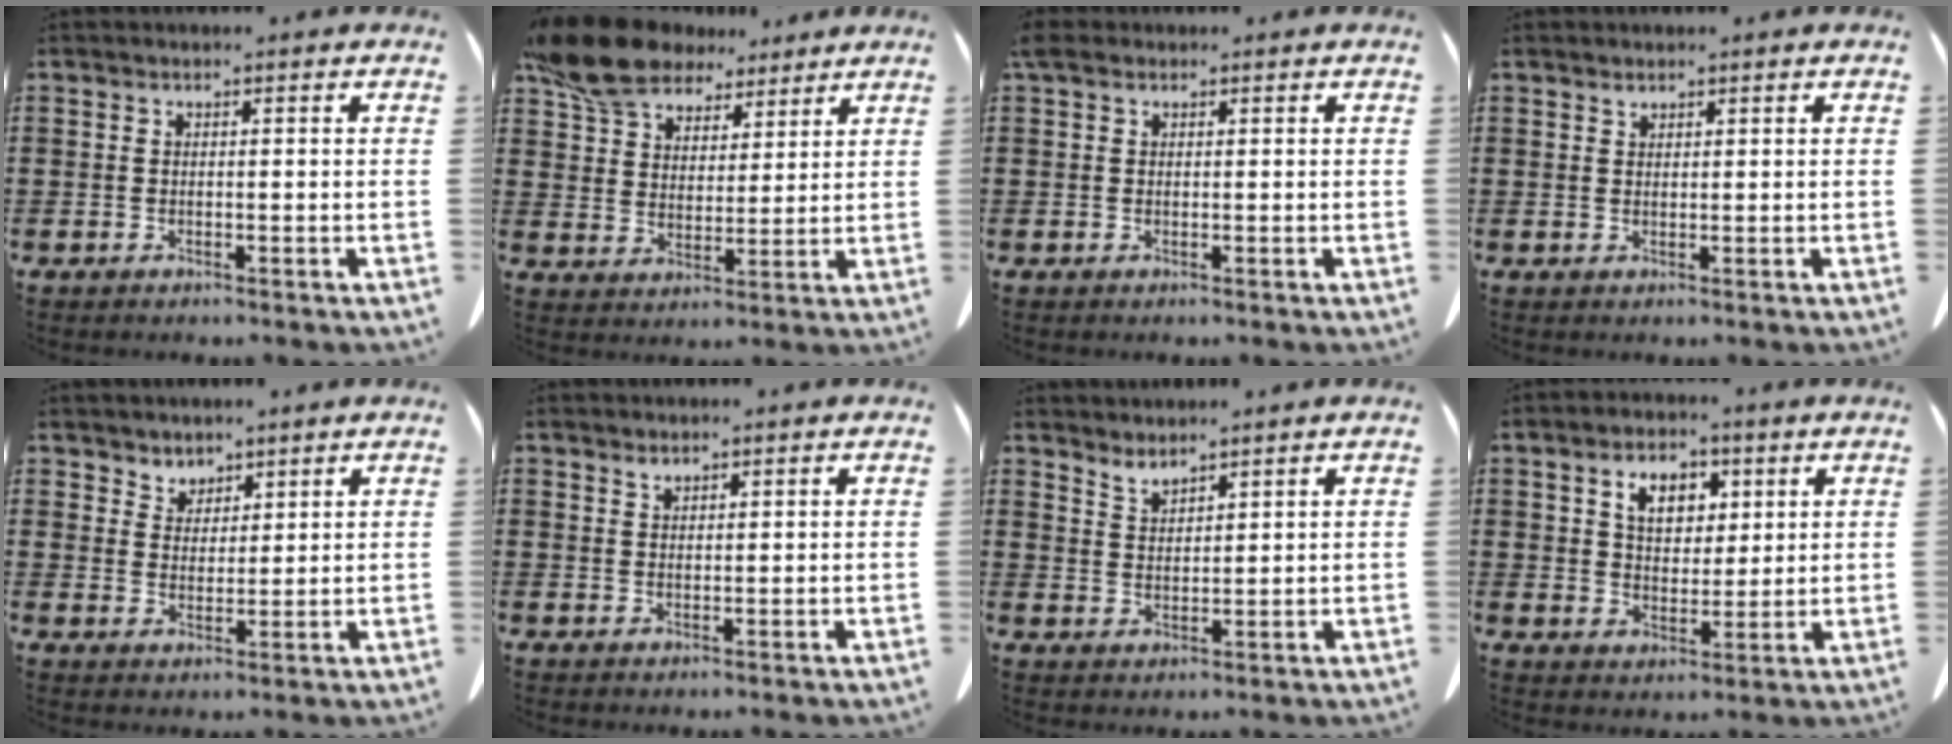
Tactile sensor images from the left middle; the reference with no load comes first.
{"total": 10.8, "force": [9.0, 4.6, 4.0], "torque": [-0.111, -0.027, 0.171]}
{"total": 1.3, "force": [0.7, 0.8, 0.6], "torque": [-0.016, 0.005, 0.014]}
{"total": 0.9, "force": [0.9, 0.2, 0.1], "torque": [-0.005, -0.003, 0.019]}
{"total": 3.4, "force": [3.0, 1.7, -0.2], "torque": [-0.010, -0.004, 0.057]}
{"total": 1.2, "force": [1.2, 0.2, 0.2], "torque": [-0.007, -0.004, 0.024]}
{"total": 2.4, "force": [2.4, -0.1, 0.0], "torque": [-0.007, -0.008, 0.048]}
{"total": 6.0, "force": [3.0, 4.0, 3.2], "torque": [-0.065, 0.010, 0.051]}